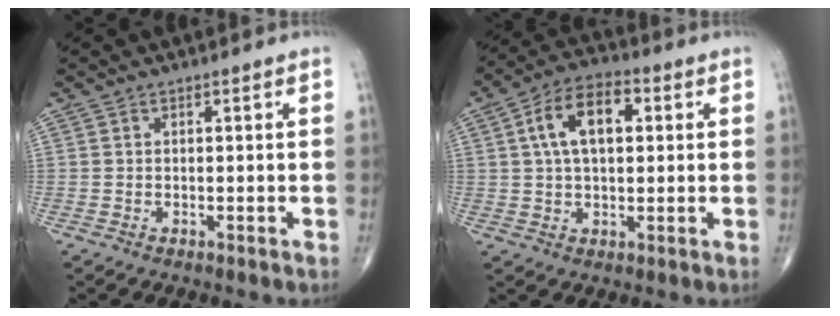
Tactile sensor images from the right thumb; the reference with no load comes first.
{"total": 11.0, "force": [2.6, 6.1, 8.8], "torque": [-0.147, 0.020, 0.038]}